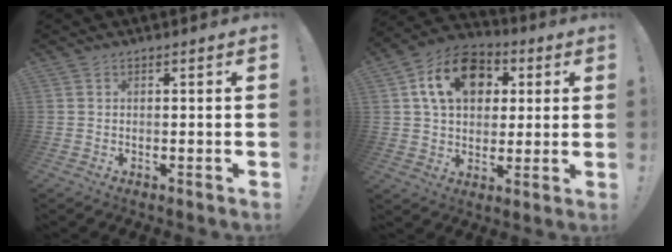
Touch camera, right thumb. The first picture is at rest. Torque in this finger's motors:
{"motor_torque": [1.78, 2.86, 0.53, -0.18, 0.07]}